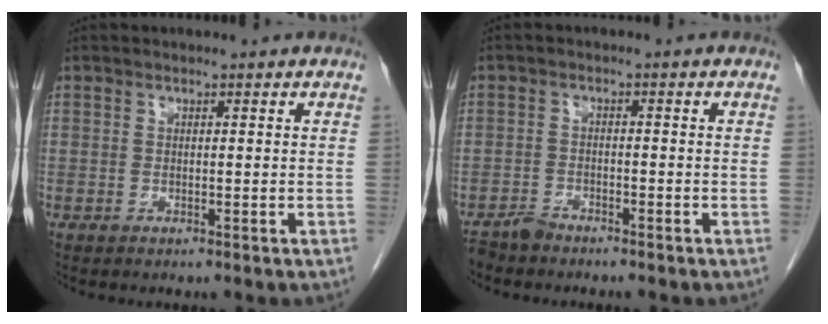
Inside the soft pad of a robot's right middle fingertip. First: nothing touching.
{"total": 2.1, "force": [-2.0, 0.4, 0.2], "torque": [-0.007, -0.005, -0.037]}